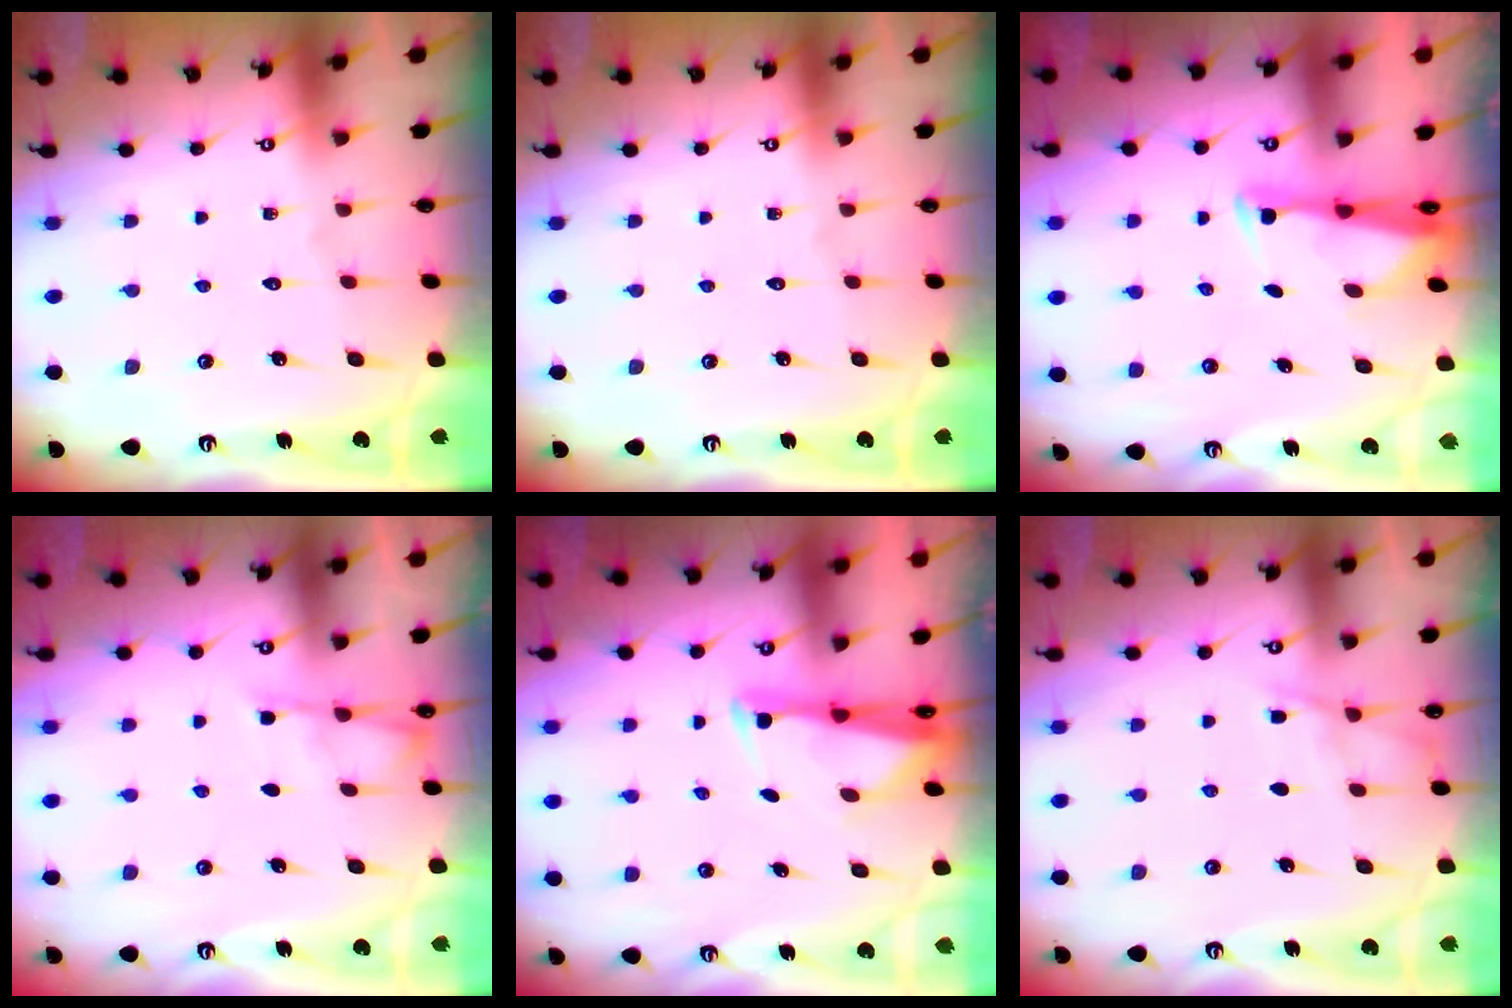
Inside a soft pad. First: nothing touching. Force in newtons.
{"total": 0.0}
{"total": 2.9, "press": 2.8, "slide": 0.8}
{"total": 2.2, "press": 2.2, "slide": 0.3}
{"total": 2.6, "press": 2.5, "slide": 0.7}
{"total": 4.9, "press": 4.9, "slide": 0.5}